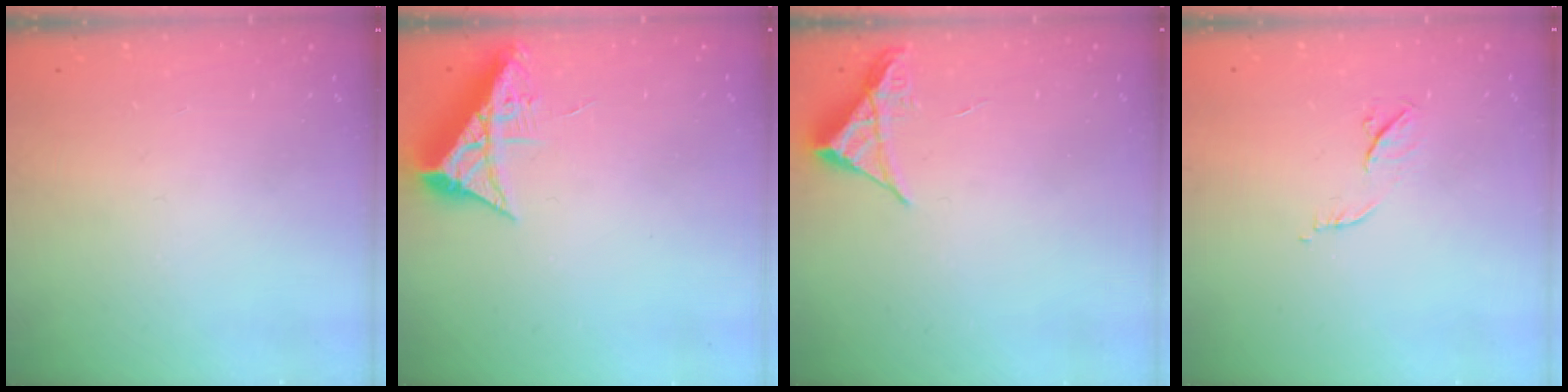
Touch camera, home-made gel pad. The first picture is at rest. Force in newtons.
{"total": 7.3, "press": 7.3, "slide": 0.2}
{"total": 4.1, "press": 4.1, "slide": 0.5}
{"total": 6.2, "press": 6.1, "slide": 1.1}